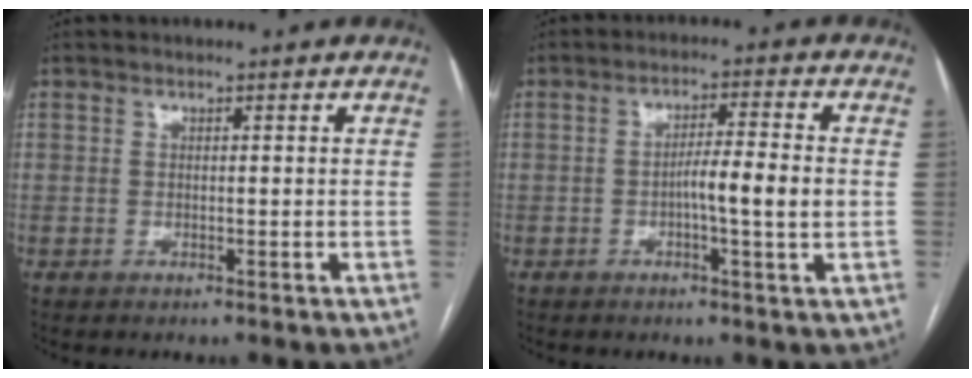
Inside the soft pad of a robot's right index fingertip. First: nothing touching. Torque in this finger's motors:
{"motor_torque": [0.78, 0.29, 0.19, 0.10]}